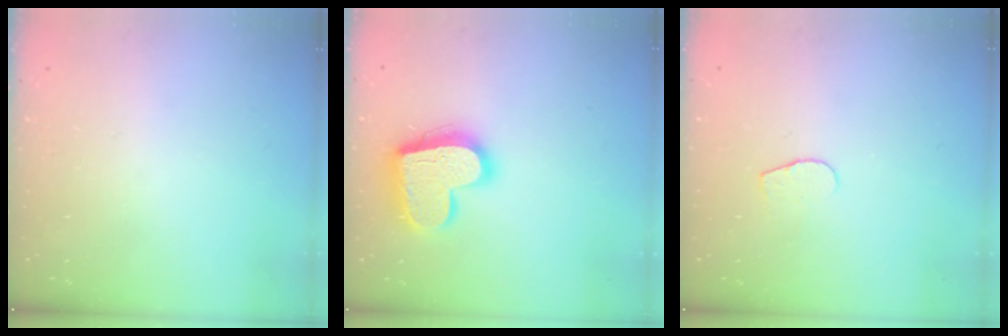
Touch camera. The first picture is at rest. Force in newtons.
{"total": 18.0, "press": 17.9, "slide": 1.6}
{"total": 4.6, "press": 4.6, "slide": 0.4}